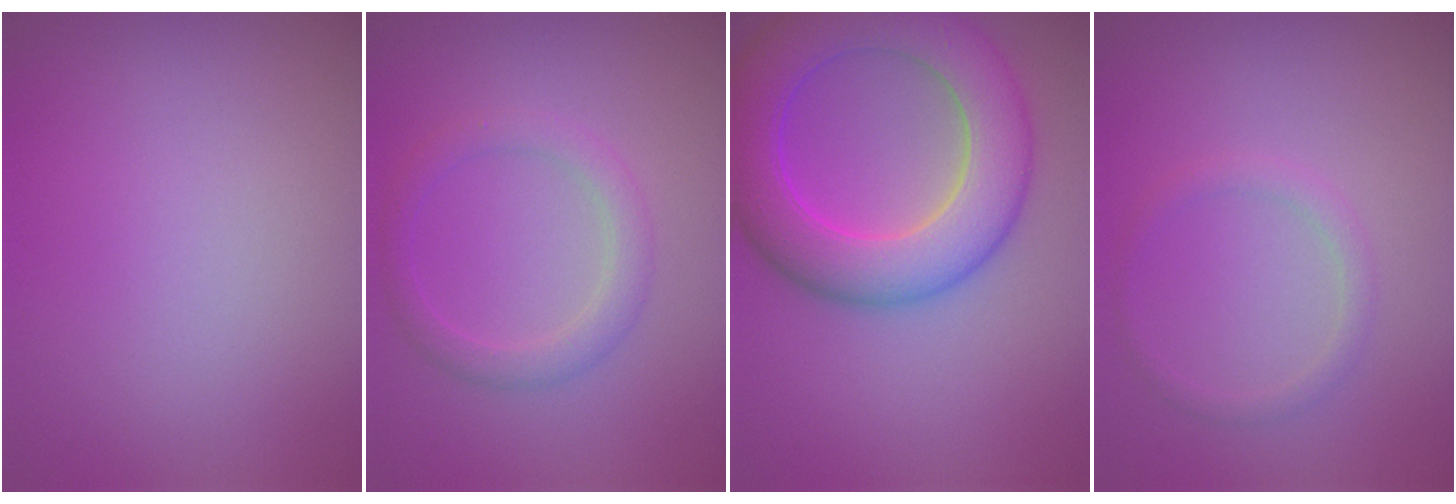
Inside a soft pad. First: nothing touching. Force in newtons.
{"total": 2.4, "press": 2.4, "slide": 0.1}
{"total": 8.8, "press": 8.8, "slide": 0.1}
{"total": 1.4, "press": 1.4, "slide": 0.1}